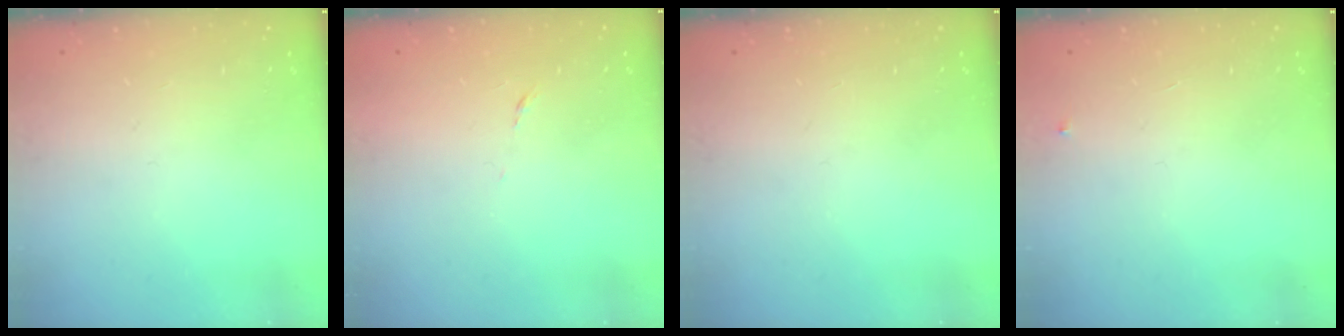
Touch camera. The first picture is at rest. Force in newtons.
{"total": 3.8, "press": 3.7, "slide": 0.9}
{"total": 0.0}
{"total": 3.0, "press": 2.9, "slide": 0.4}